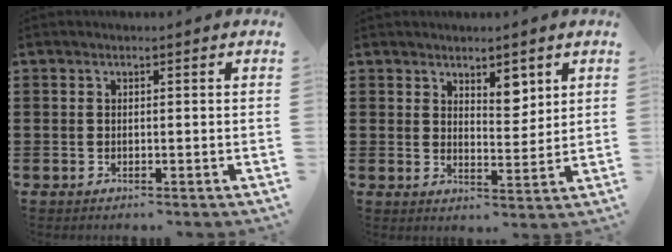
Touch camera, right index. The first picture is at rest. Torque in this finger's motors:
{"motor_torque": [-0.01, 0.31, 0.19, 0.01]}